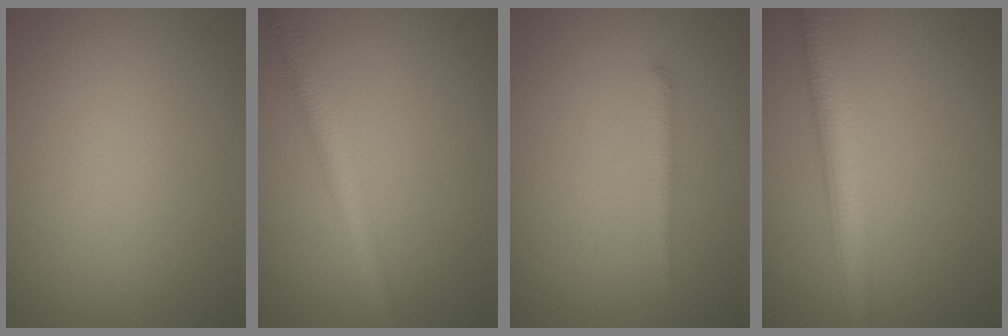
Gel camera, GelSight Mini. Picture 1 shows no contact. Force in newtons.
{"total": 2.9, "press": 2.9, "slide": 0.1}
{"total": 0.9, "press": 0.9, "slide": 0.1}
{"total": 4.6, "press": 4.6, "slide": 0.0}